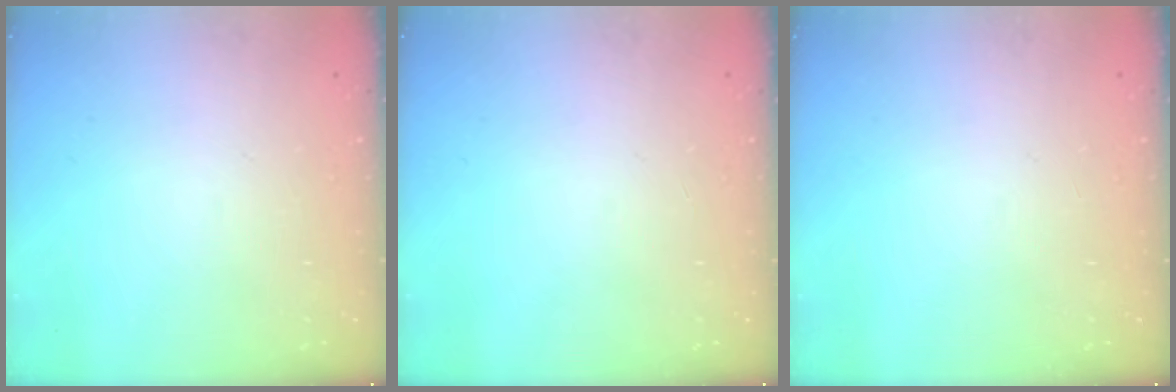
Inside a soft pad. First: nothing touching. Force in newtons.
{"total": 0.0}
{"total": 0.0}